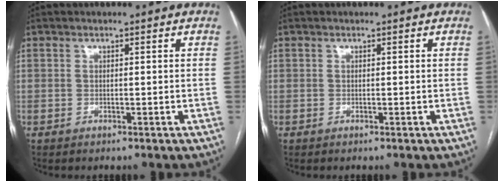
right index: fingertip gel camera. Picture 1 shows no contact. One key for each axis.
{"total": 0.0}